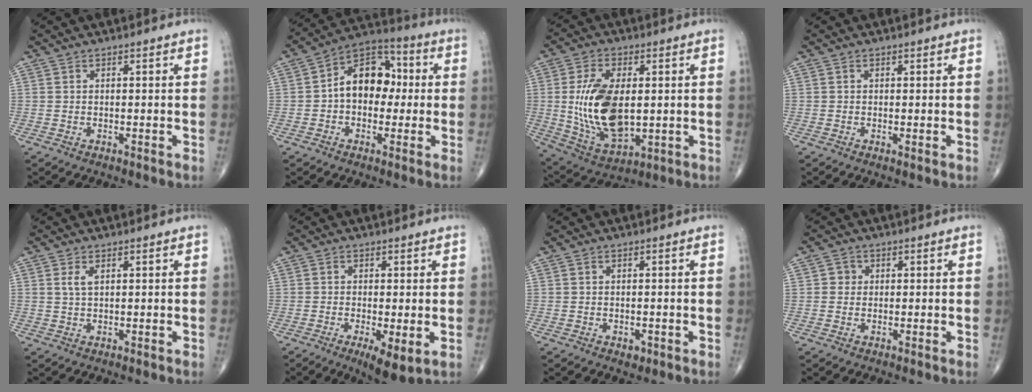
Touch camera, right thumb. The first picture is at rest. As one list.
[{"total": 12.5, "force": [0.4, 8.6, 9.0], "torque": [-0.104, 0.035, -0.010]}, {"total": 16.4, "force": [0.5, 9.1, 13.6], "torque": [-0.249, -0.012, 0.024]}, {"total": 0.6, "force": [-0.1, 0.2, 0.6], "torque": [-0.011, -0.003, -0.003]}, {"total": 2.0, "force": [0.7, 0.8, 1.6], "torque": [-0.037, 0.003, 0.020]}, {"total": 6.5, "force": [-1.8, 2.0, 5.9], "torque": [-0.097, -0.019, -0.029]}, {"total": 1.5, "force": [-0.7, 1.0, 0.9], "torque": [-0.006, 0.000, -0.007]}, {"total": 1.7, "force": [0.2, 1.6, 0.5], "torque": [0.002, 0.003, -0.001]}]